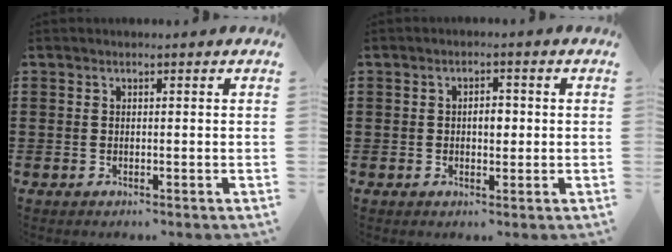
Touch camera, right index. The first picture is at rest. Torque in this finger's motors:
{"motor_torque": [0.70, -0.17, 0.05, 0.07]}